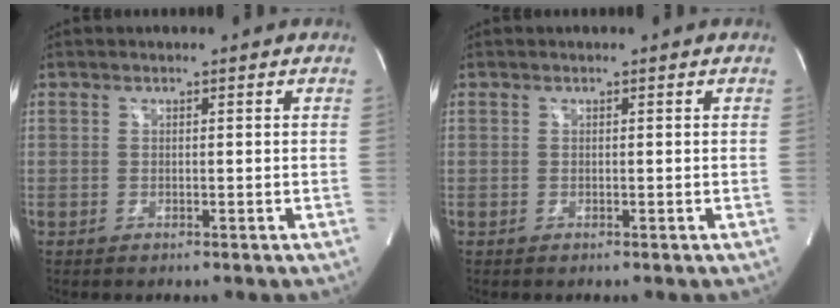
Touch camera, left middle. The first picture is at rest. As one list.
[{"total": 0.0}]